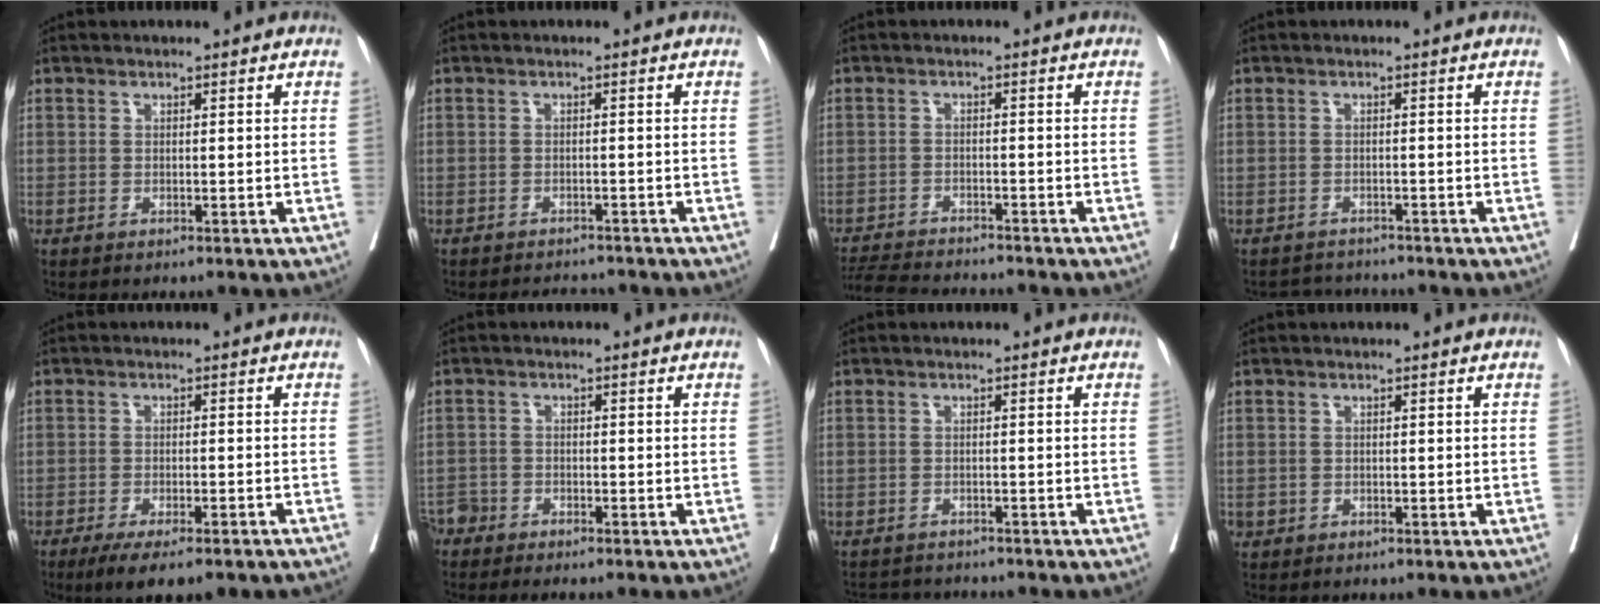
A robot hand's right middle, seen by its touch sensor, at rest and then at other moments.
{"total": 3.6, "force": [-3.5, 0.9, 0.3], "torque": [-0.002, -0.007, -0.052]}
{"total": 9.3, "force": [-8.9, 0.6, 2.8], "torque": [-0.046, -0.007, -0.141]}
{"total": 3.2, "force": [-3.2, 0.3, -0.5], "torque": [0.008, -0.006, -0.051]}
{"total": 9.9, "force": [-7.7, 1.9, 5.9], "torque": [-0.071, -0.012, -0.106]}
{"total": 3.3, "force": [-3.1, 1.1, 0.2], "torque": [0.002, -0.005, -0.058]}
{"total": 4.7, "force": [-4.6, 0.7, 0.5], "torque": [-0.003, -0.006, -0.070]}
{"total": 0.8, "force": [-0.3, 0.7, 0.1], "torque": [-0.002, 0.003, -0.002]}